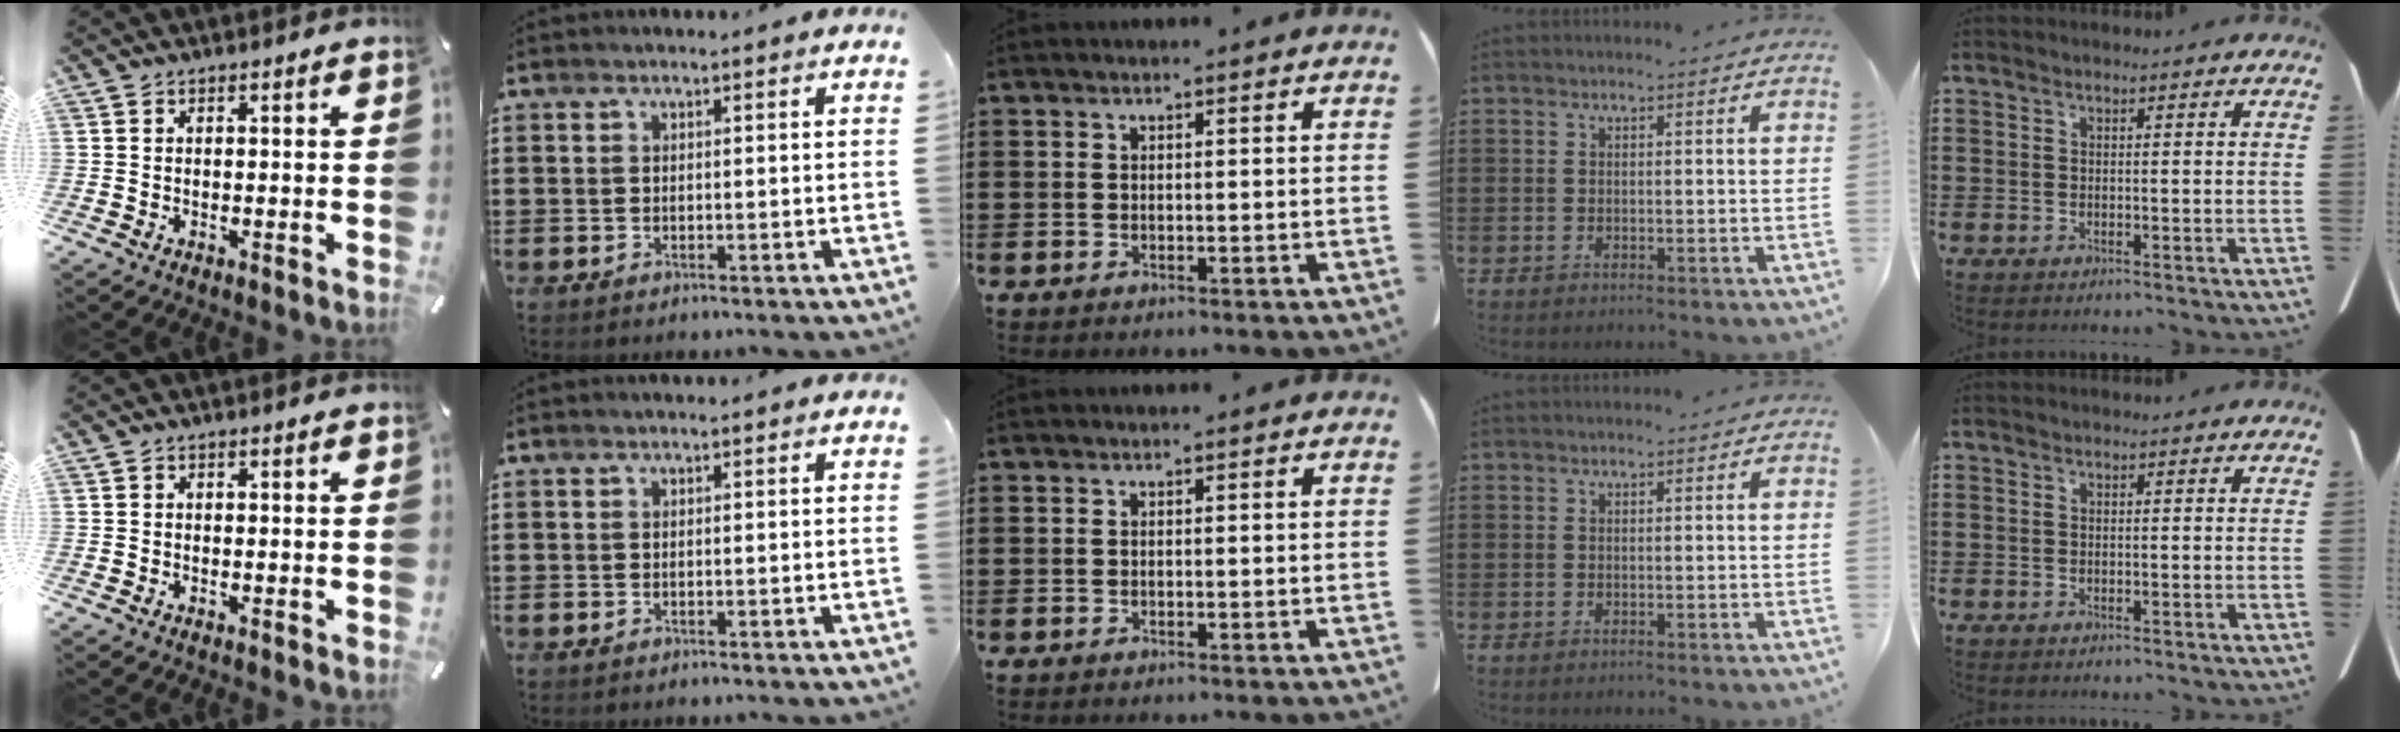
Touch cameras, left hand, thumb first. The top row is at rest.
{}